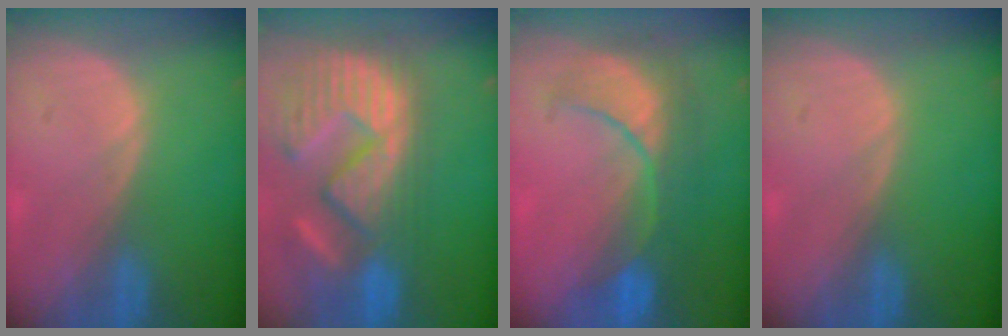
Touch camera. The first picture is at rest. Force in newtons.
{"total": 15.0, "press": 12.4, "slide": 8.5}
{"total": 8.5, "press": 8.4, "slide": 1.3}
{"total": 0.0}